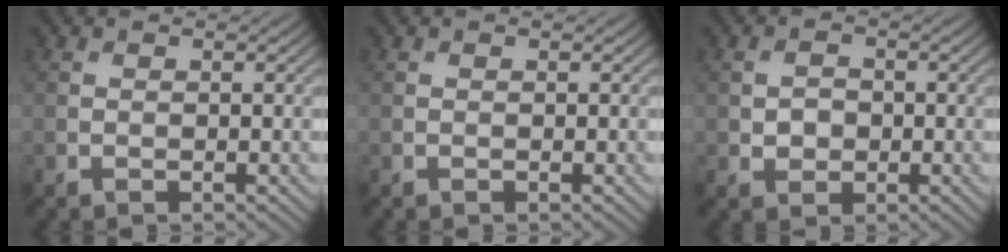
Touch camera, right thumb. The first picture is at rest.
{"total": 0.0}
{"total": 2.1, "force": [-0.3, 1.8, 1.1], "torque": [-0.022, -0.003, -0.009]}